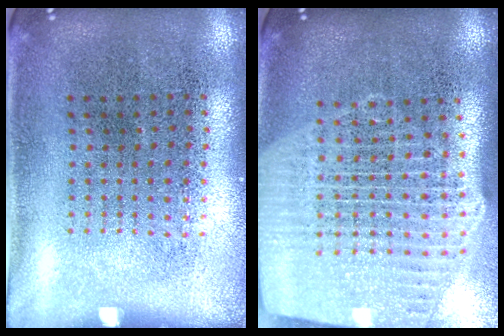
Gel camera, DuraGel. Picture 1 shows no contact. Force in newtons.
{"total": 2.6, "press": 2.2, "slide": 1.4}